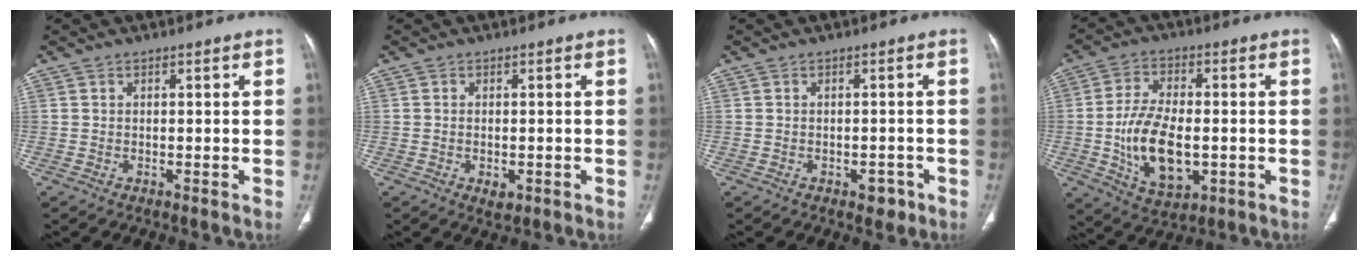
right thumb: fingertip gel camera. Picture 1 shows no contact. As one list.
[{"total": 2.4, "force": [-0.8, 1.5, 1.7], "torque": [-0.019, 0.002, -0.006]}, {"total": 2.5, "force": [-1.4, 1.6, 1.3], "torque": [-0.002, 0.010, -0.013]}, {"total": 13.6, "force": [-2.1, 7.5, 11.2], "torque": [-0.197, 0.000, -0.027]}]